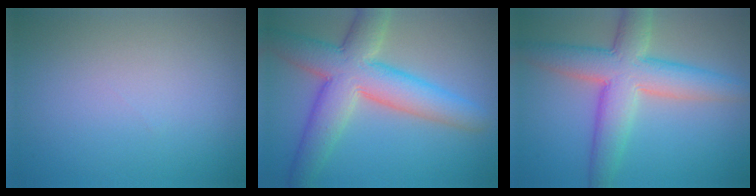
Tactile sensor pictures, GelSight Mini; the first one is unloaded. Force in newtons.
{"total": 8.7, "press": 8.7, "slide": 0.5}
{"total": 7.7, "press": 7.7, "slide": 0.2}